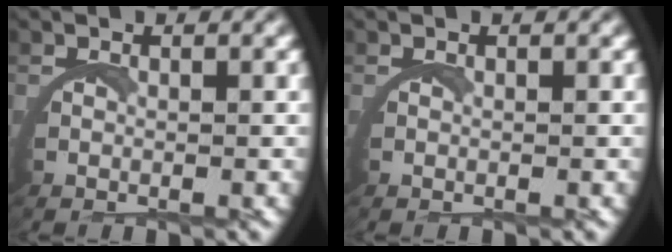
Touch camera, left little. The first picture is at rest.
{"total": 0.0}